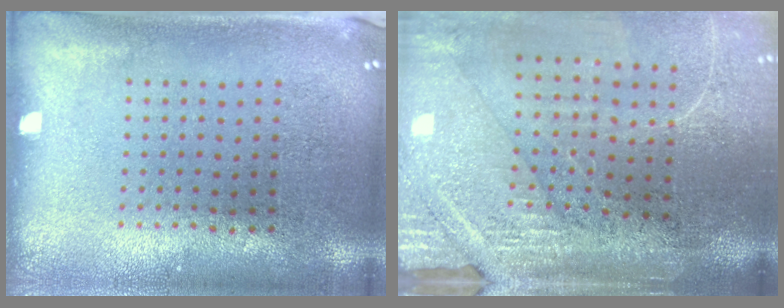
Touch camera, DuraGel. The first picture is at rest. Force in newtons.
{"total": 4.1, "press": 3.7, "slide": 1.9}